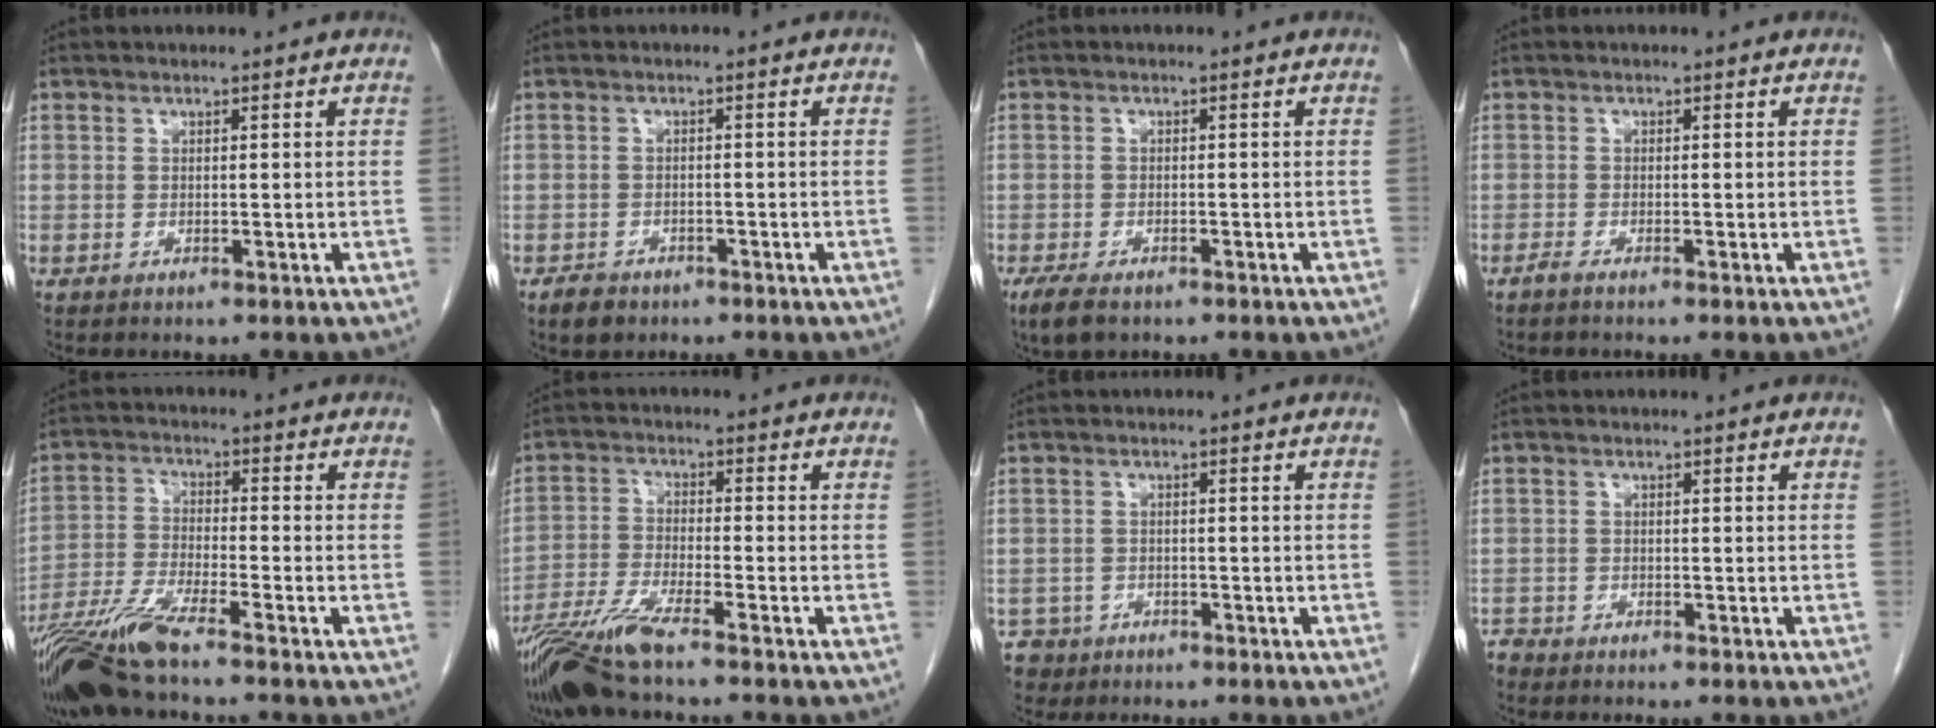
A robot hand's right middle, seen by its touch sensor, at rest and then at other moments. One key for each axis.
{"total": 2.8, "fx": -2.0, "fy": 1.8, "fz": 0.9, "tx": -0.020, "ty": 0.002, "tz": -0.026}
{"total": 4.2, "fx": -2.9, "fy": 1.8, "fz": 2.5, "tx": -0.053, "ty": -0.010, "tz": -0.046}
{"total": 1.1, "fx": -0.8, "fy": -0.2, "fz": 0.7, "tx": -0.014, "ty": -0.001, "tz": -0.019}
{"total": 9.4, "fx": -7.6, "fy": -0.2, "fz": 5.6, "tx": -0.116, "ty": -0.024, "tz": -0.145}
{"total": 8.3, "fx": -6.7, "fy": -0.3, "fz": 4.9, "tx": -0.101, "ty": -0.027, "tz": -0.130}
{"total": 3.0, "fx": -1.9, "fy": 2.3, "fz": -0.5, "tx": 0.007, "ty": 0.008, "tz": -0.035}
{"total": 1.1, "fx": -1.1, "fy": 0.3, "fz": -0.2, "tx": 0.002, "ty": -0.002, "tz": -0.022}